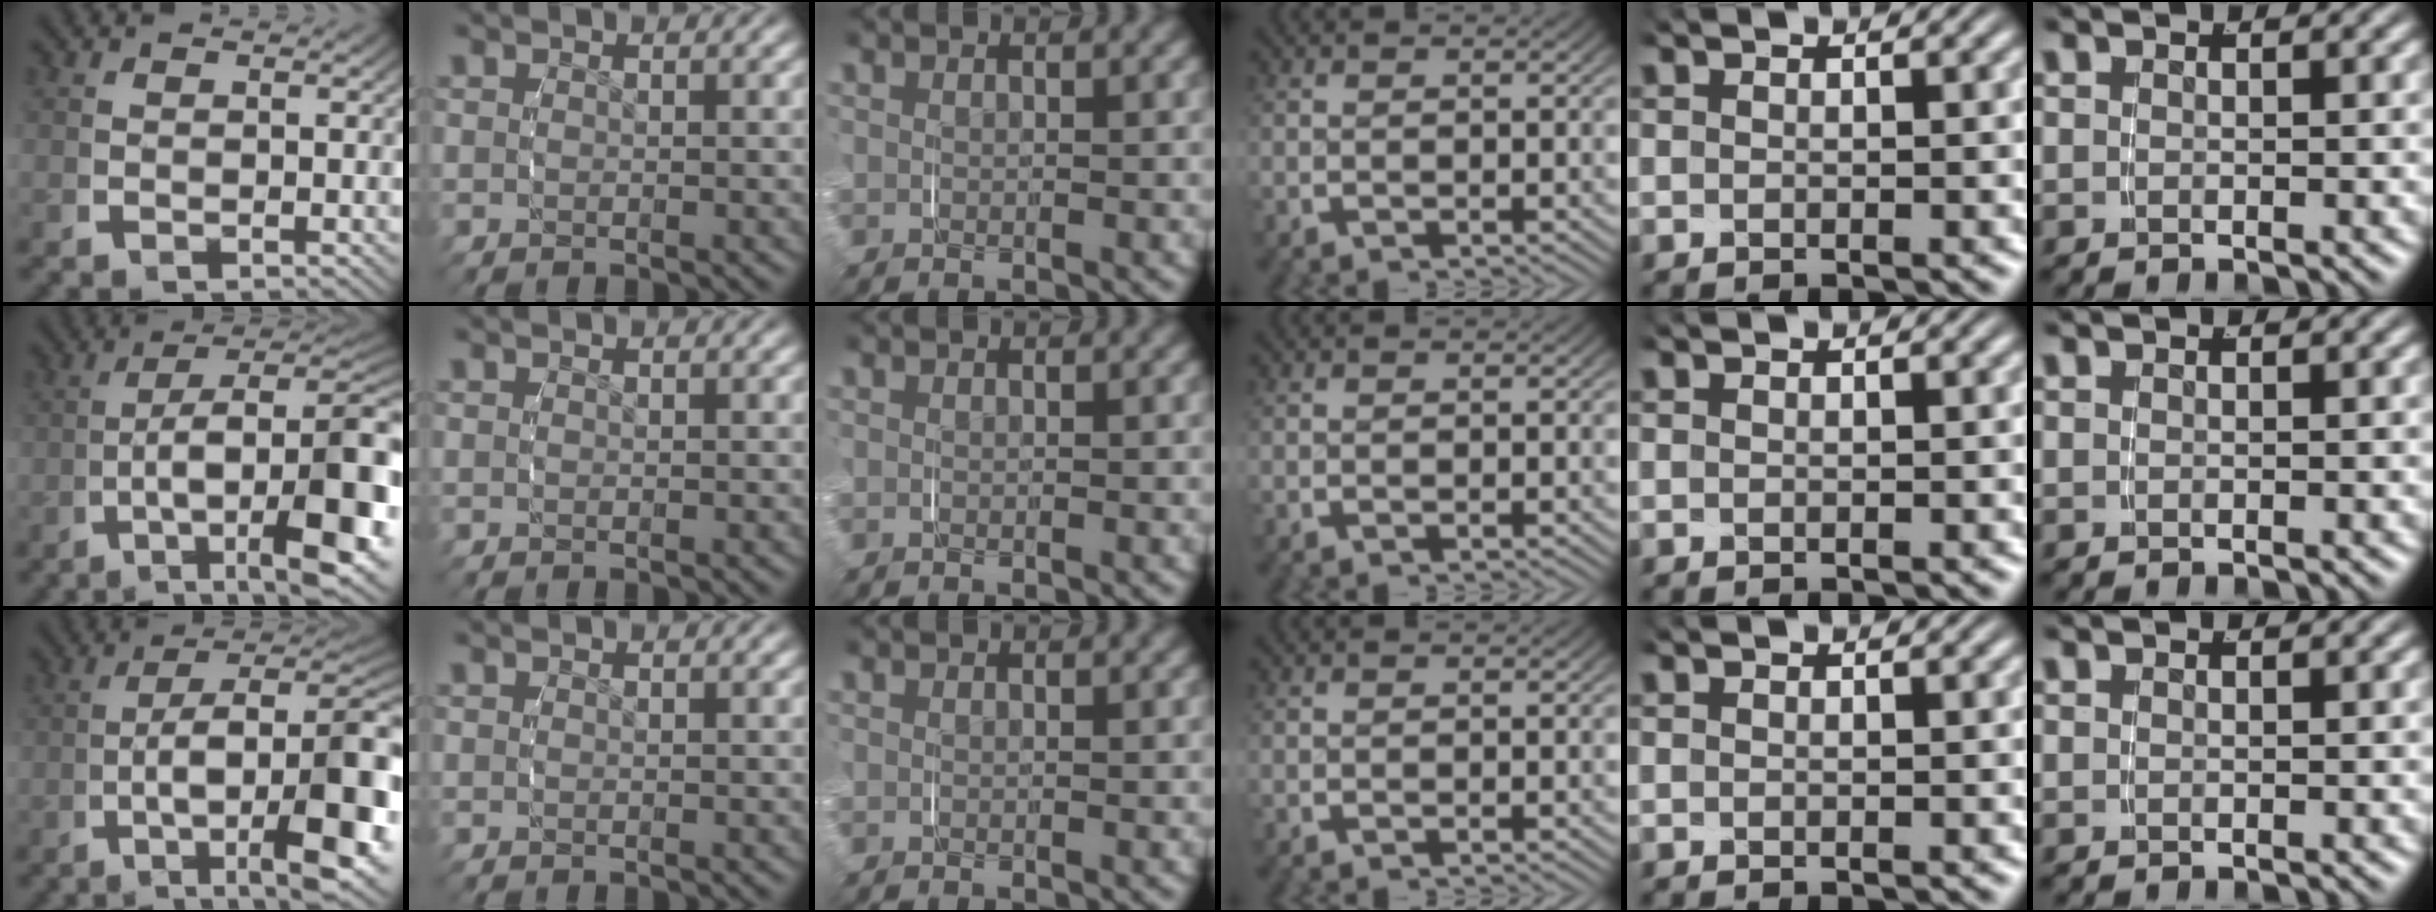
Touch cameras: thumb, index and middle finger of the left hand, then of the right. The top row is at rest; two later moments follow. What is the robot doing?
{"motion": "grasp_and_lifting", "object": "jewelry box"}